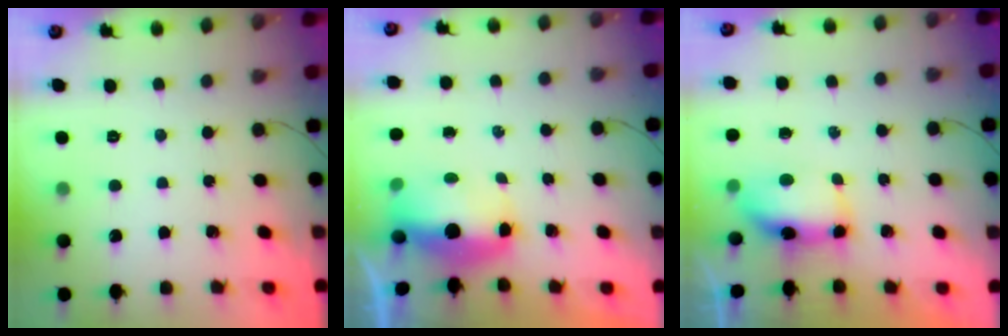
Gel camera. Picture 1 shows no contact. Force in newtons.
{"total": 8.4, "press": 7.2, "slide": 4.4}
{"total": 6.9, "press": 6.8, "slide": 0.7}